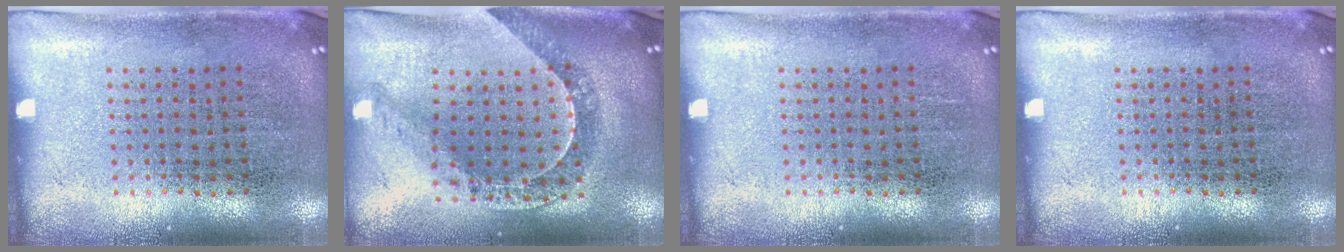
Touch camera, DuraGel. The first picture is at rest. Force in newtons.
{"total": 1.2, "press": 1.2, "slide": 0.3}
{"total": 0.0}
{"total": 0.0}